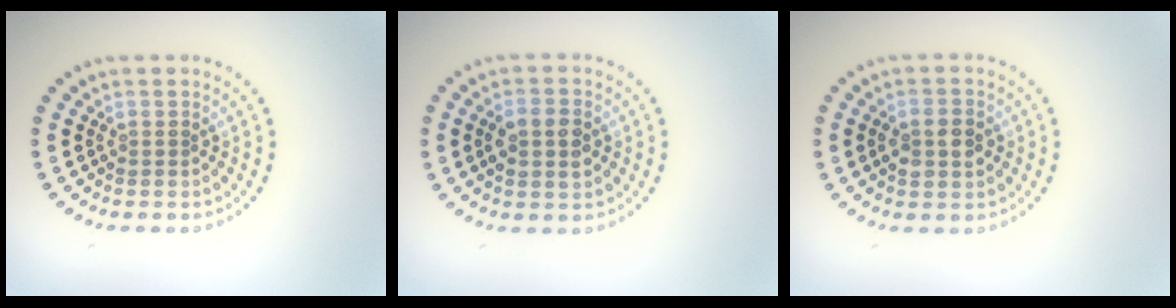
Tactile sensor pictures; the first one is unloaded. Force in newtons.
{"total": 2.7, "press": 2.7, "slide": 0.1}
{"total": 3.2, "press": 3.2, "slide": 0.1}